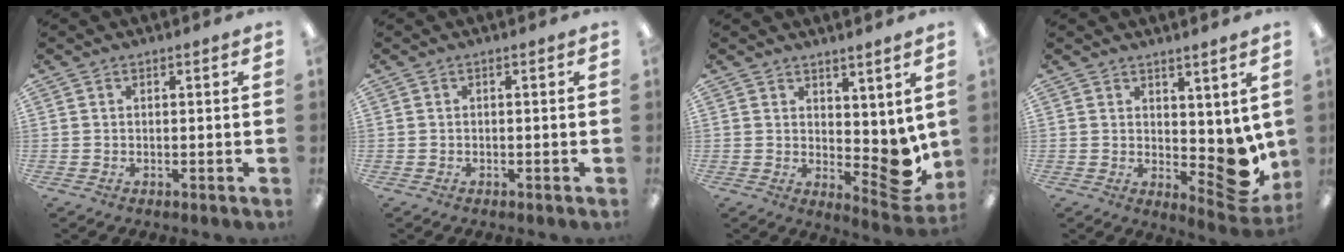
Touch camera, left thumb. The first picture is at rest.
{"total": 0.0}
{"total": 6.1, "force": [1.1, 4.2, 4.3], "torque": [-0.037, -0.036, 0.031]}
{"total": 7.5, "force": [0.7, 4.8, 5.7], "torque": [-0.046, -0.028, 0.025]}